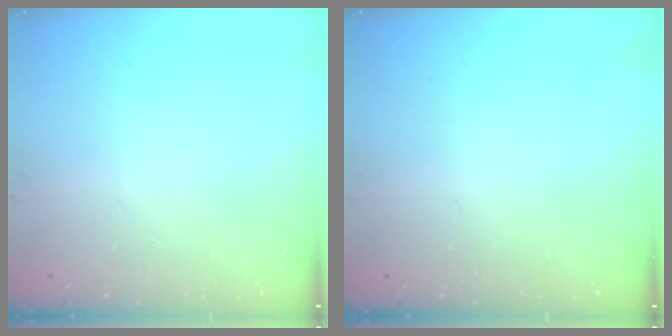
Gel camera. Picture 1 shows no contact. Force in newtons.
{"total": 0.0}